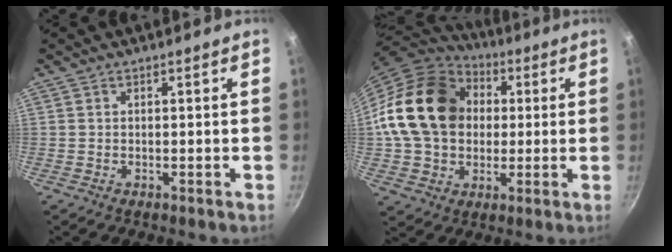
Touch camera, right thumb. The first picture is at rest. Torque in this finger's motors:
{"motor_torque": [2.09, 2.92, 1.62, -0.84, 0.73]}